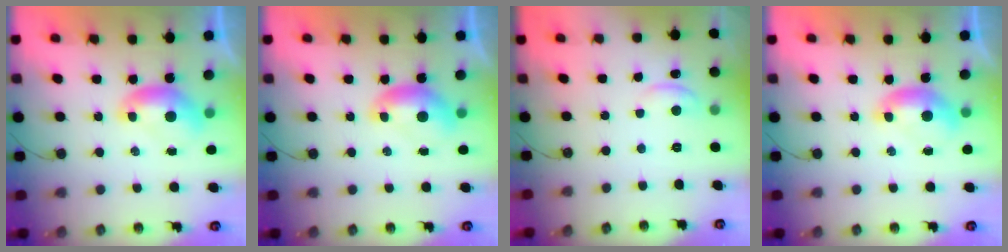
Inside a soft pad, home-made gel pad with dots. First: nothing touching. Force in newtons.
{"total": 0.0}
{"total": 0.5, "press": 0.4, "slide": 0.3}
{"total": 0.6, "press": 0.3, "slide": 0.5}